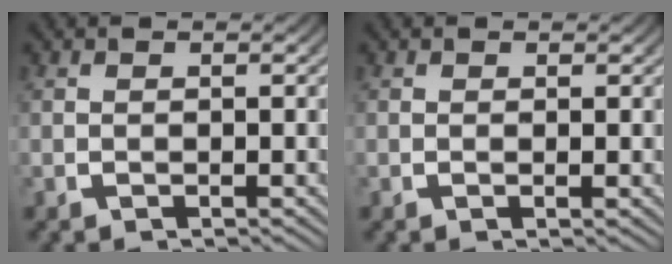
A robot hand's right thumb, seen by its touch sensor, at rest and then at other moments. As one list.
[{"total": 0.6, "force": [0.3, 0.0, 0.5], "torque": [-0.009, 0.000, 0.001]}]